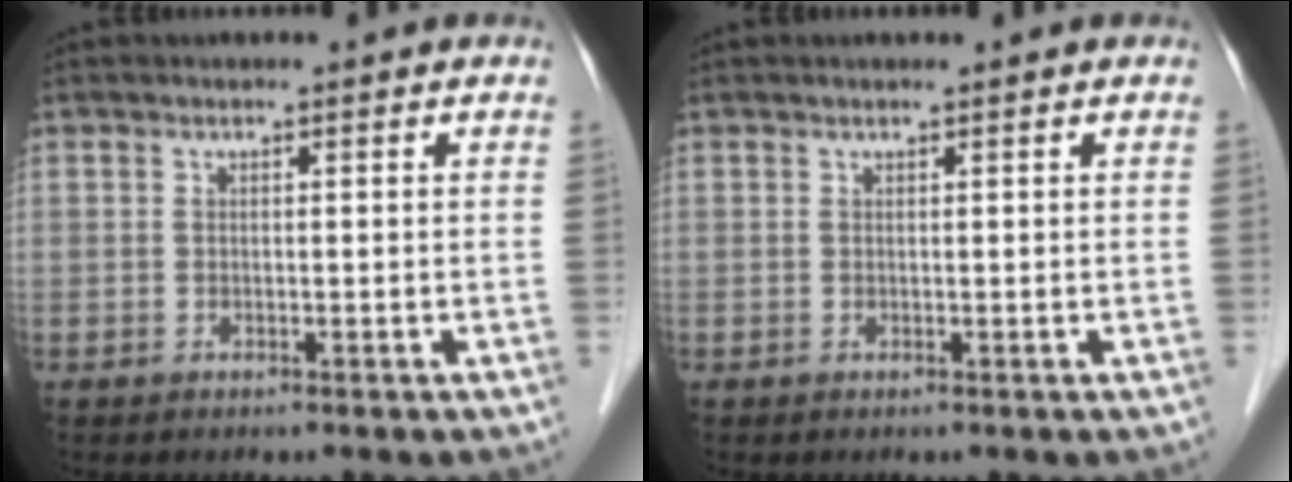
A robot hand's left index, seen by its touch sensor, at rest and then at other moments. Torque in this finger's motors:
{"motor_torque": [0.18, -0.13, 0.03, 0.01]}